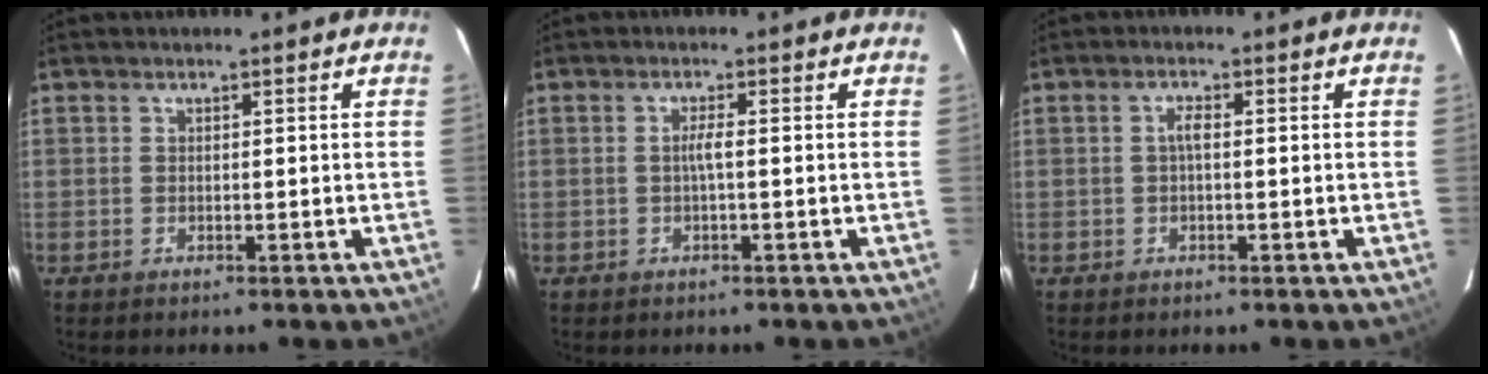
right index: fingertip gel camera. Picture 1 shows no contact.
{"total": 1.6, "force": [-0.3, -0.2, 1.6], "torque": [-0.028, 0.002, -0.007]}
{"total": 1.6, "force": [-0.1, 0.5, 1.6], "torque": [-0.031, 0.006, -0.003]}